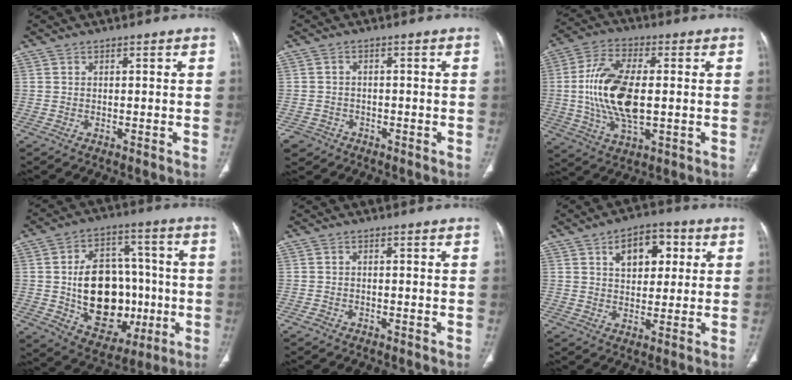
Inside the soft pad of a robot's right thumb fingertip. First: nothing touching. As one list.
[{"total": 3.3, "force": [-2.0, 2.7, 0.1], "torque": [0.001, 0.011, -0.034]}, {"total": 15.8, "force": [-0.1, 7.6, 13.9], "torque": [-0.277, 0.003, -0.002]}, {"total": 21.1, "force": [-2.5, 14.9, 14.8], "torque": [-0.185, 0.025, -0.016]}, {"total": 1.1, "force": [-0.7, 0.7, 0.2], "torque": [-0.006, 0.004, -0.015]}, {"total": 9.2, "force": [3.2, 5.7, 6.5], "torque": [-0.052, 0.005, 0.044]}]